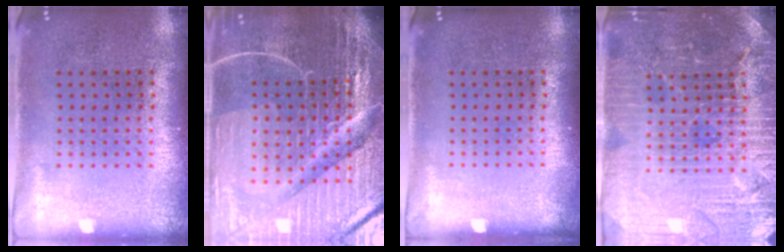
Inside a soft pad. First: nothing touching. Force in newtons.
{"total": 6.9, "press": 6.1, "slide": 3.3}
{"total": 0.0}
{"total": 4.5, "press": 4.3, "slide": 1.5}